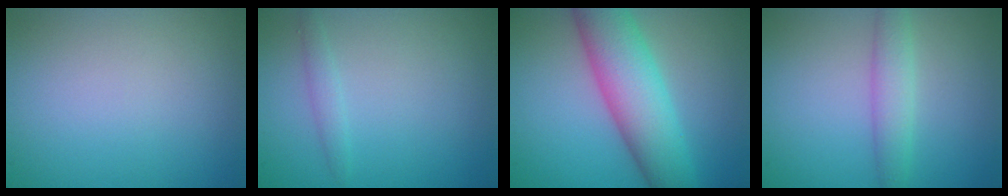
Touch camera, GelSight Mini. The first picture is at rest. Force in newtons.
{"total": 1.1, "press": 1.1, "slide": 0.0}
{"total": 8.1, "press": 8.1, "slide": 0.2}
{"total": 2.8, "press": 2.8, "slide": 0.1}